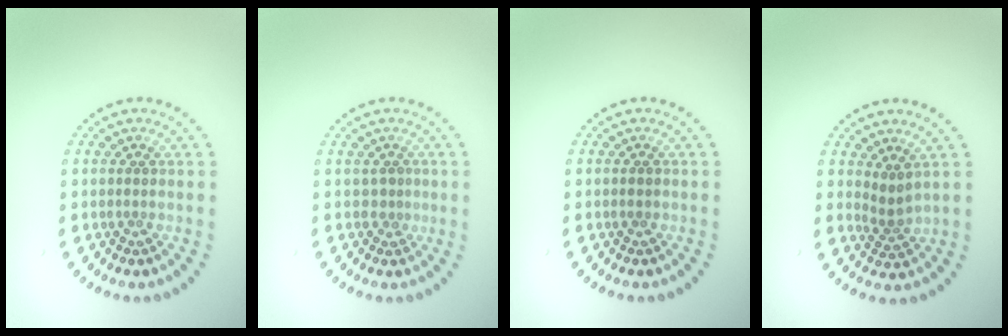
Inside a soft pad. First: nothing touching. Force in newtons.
{"total": 1.0, "press": 0.4, "slide": 0.9}
{"total": 0.8, "press": 0.7, "slide": 0.1}
{"total": 1.9, "press": 1.2, "slide": 1.5}